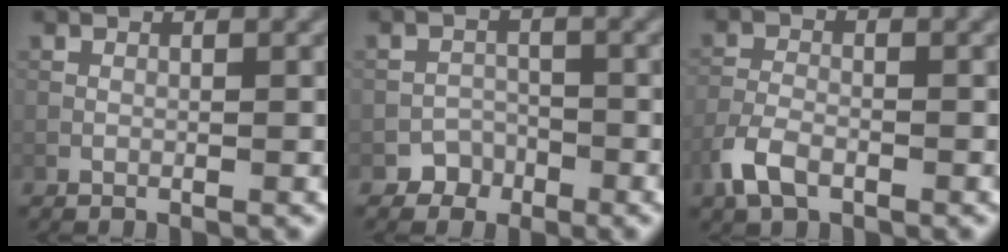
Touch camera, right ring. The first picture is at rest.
{"total": 2.4, "force": [-1.7, 1.7, -0.3], "torque": [0.022, 0.006, -0.022]}
{"total": 3.2, "force": [-1.8, 1.7, 2.0], "torque": [-0.046, -0.001, -0.043]}